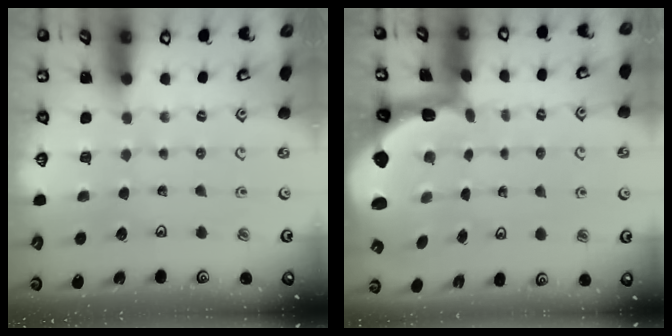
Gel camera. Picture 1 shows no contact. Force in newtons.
{"total": 2.3, "press": 1.5, "slide": 1.8}